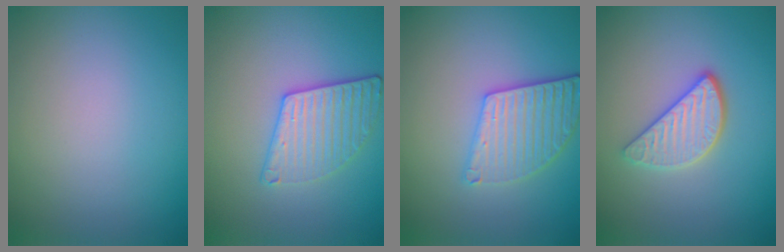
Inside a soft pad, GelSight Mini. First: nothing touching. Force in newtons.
{"total": 3.2, "press": 3.2, "slide": 0.6}
{"total": 3.7, "press": 3.3, "slide": 1.7}
{"total": 3.5, "press": 2.9, "slide": 1.9}